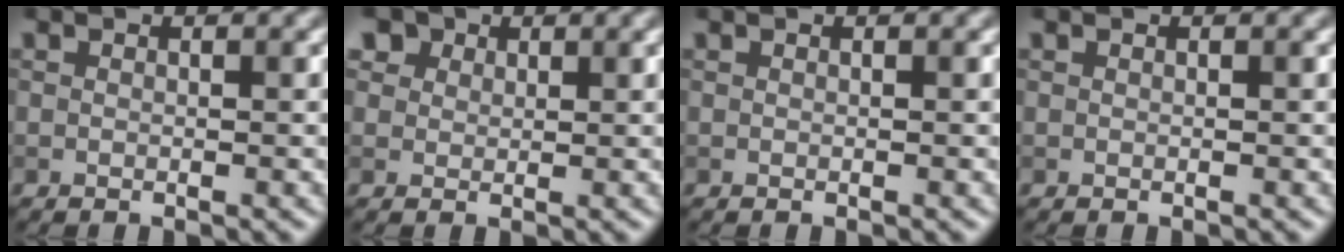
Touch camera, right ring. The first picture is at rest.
{"total": 5.1, "force": [3.2, 3.4, 2.2], "torque": [-0.059, 0.010, 0.044]}
{"total": 0.0}
{"total": 0.0}